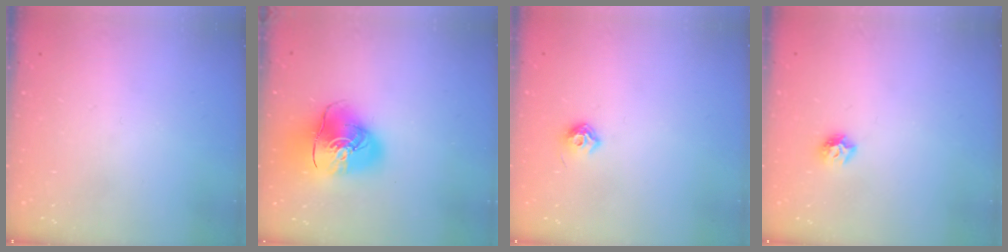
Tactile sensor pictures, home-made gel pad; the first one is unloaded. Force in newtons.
{"total": 14.7, "press": 14.5, "slide": 2.2}
{"total": 6.4, "press": 6.3, "slide": 1.1}
{"total": 6.7, "press": 6.7, "slide": 0.8}